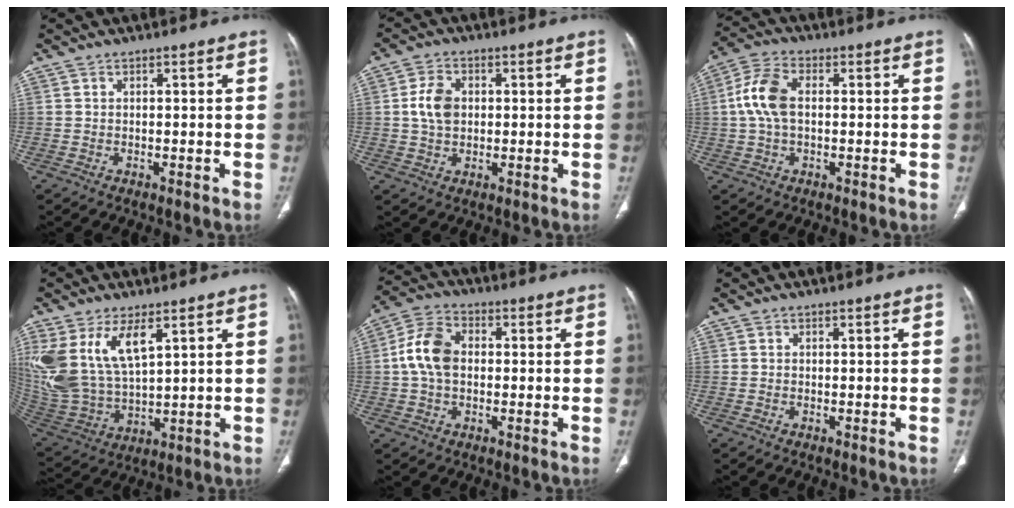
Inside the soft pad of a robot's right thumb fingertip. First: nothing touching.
{"total": 6.0, "force": [0.6, 4.4, 4.1], "torque": [-0.072, 0.003, 0.010]}
{"total": 8.5, "force": [0.6, 5.0, 6.9], "torque": [-0.152, 0.022, 0.007]}
{"total": 16.3, "force": [7.2, 7.9, 12.4], "torque": [-0.259, -0.028, 0.161]}
{"total": 9.2, "force": [0.4, 6.3, 6.7], "torque": [-0.130, 0.023, 0.000]}
{"total": 0.0}